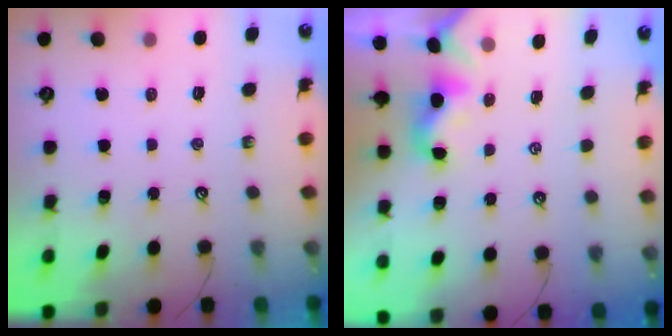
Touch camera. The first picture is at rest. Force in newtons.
{"total": 2.0, "press": 2.0, "slide": 0.5}